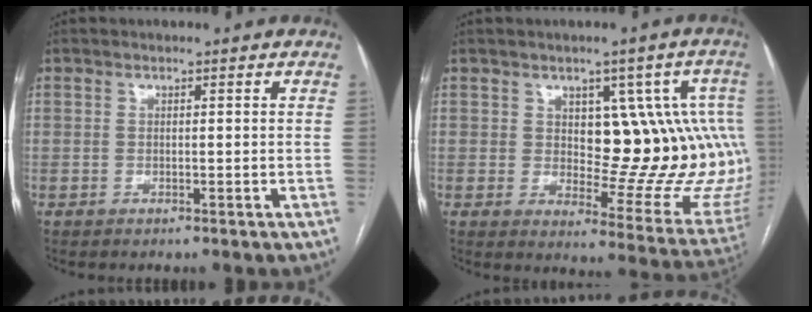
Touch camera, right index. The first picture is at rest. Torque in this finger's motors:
{"motor_torque": [0.53, 0.17, 0.61, 0.04]}